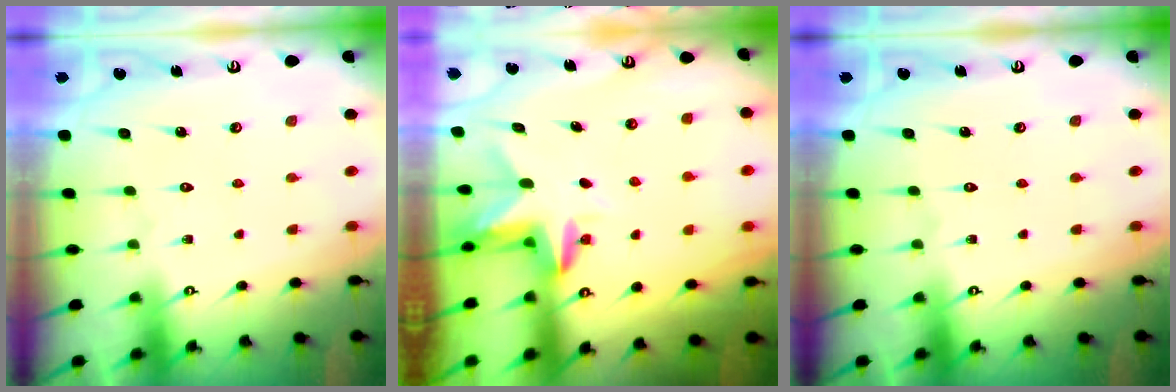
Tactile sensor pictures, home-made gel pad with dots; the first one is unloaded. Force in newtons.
{"total": 2.9, "press": 2.9, "slide": 0.2}
{"total": 0.0}